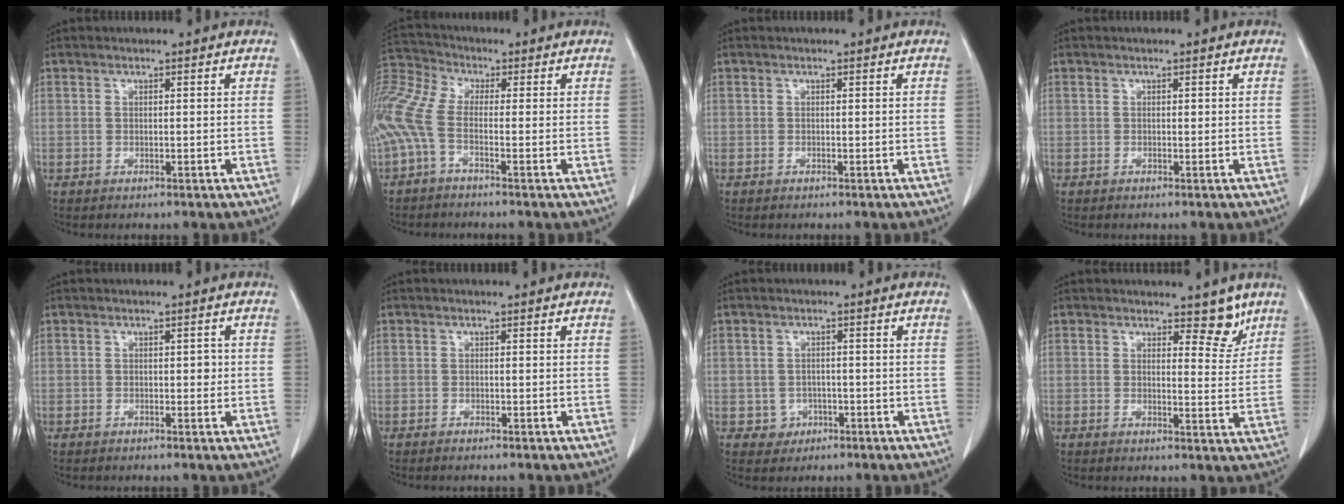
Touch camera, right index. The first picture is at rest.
{"total": 9.9, "force": [-2.6, 3.2, 9.0], "torque": [-0.237, 0.023, -0.061]}
{"total": 0.0}
{"total": 0.0}
{"total": 1.2, "force": [0.0, 0.7, 1.0], "torque": [-0.009, 0.005, -0.002]}
{"total": 0.8, "force": [-0.7, 0.0, 0.3], "torque": [-0.008, -0.002, -0.009]}
{"total": 2.8, "force": [-1.0, 2.7, 0.0], "torque": [0.010, 0.013, -0.009]}
{"total": 4.1, "force": [3.2, 1.9, 1.7], "torque": [-0.004, -0.015, 0.037]}